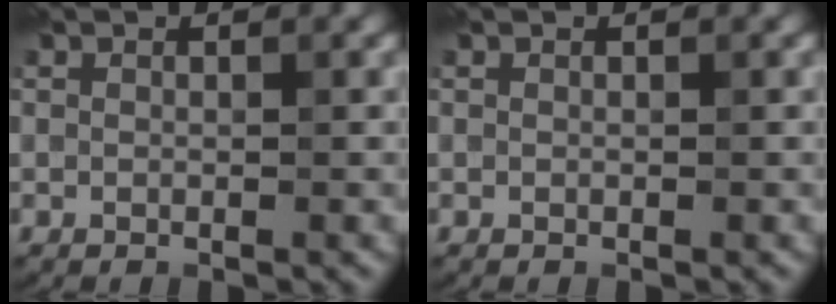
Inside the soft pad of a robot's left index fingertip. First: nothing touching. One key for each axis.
{"total": 0.0}